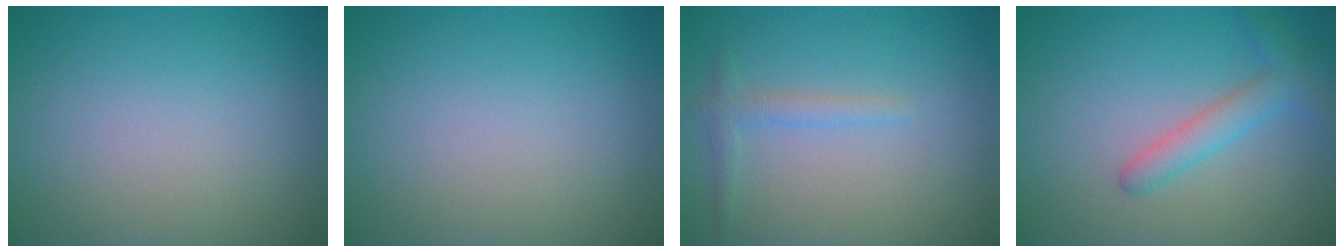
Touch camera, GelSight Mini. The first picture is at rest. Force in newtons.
{"total": 0.0}
{"total": 1.5, "press": 1.5, "slide": 0.2}
{"total": 2.8, "press": 2.7, "slide": 0.2}